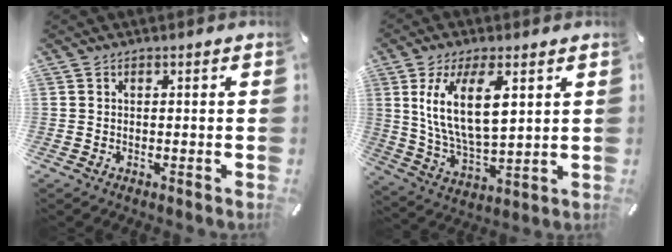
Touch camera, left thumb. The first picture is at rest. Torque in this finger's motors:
{"motor_torque": [1.07, 1.36, 0.99, 0.35, 0.25]}